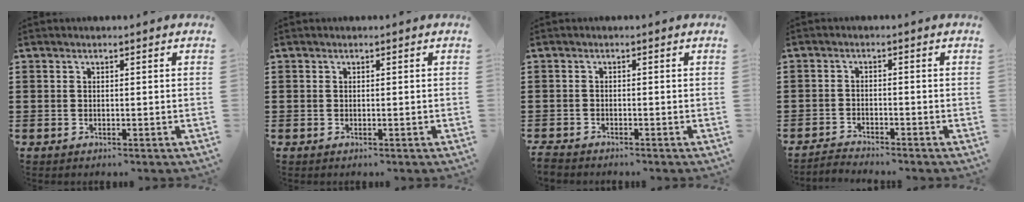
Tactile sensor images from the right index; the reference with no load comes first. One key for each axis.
{"total": 0.0}
{"total": 1.5, "fx": -1.5, "fy": 0.1, "fz": -0.1, "tx": -0.002, "ty": 0.001, "tz": -0.032}
{"total": 2.0, "fx": -2.0, "fy": 0.0, "fz": -0.1, "tx": -0.003, "ty": 0.003, "tz": -0.044}